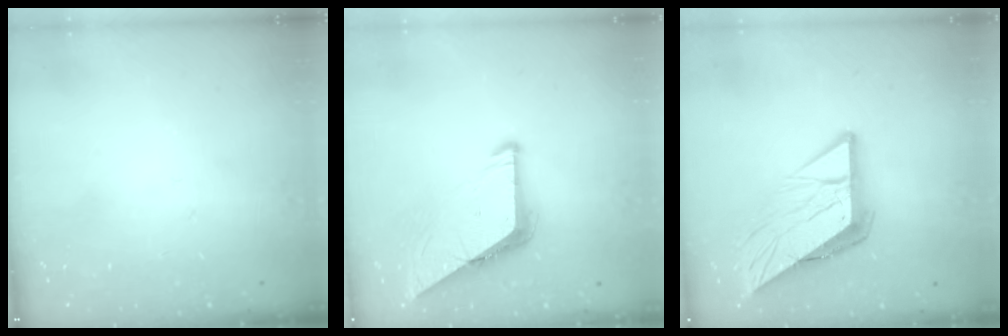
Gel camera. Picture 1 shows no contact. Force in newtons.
{"total": 8.6, "press": 8.5, "slide": 0.9}
{"total": 12.2, "press": 12.2, "slide": 1.4}